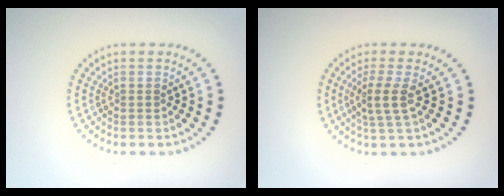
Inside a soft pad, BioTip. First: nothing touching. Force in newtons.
{"total": 2.3, "press": 1.7, "slide": 1.5}